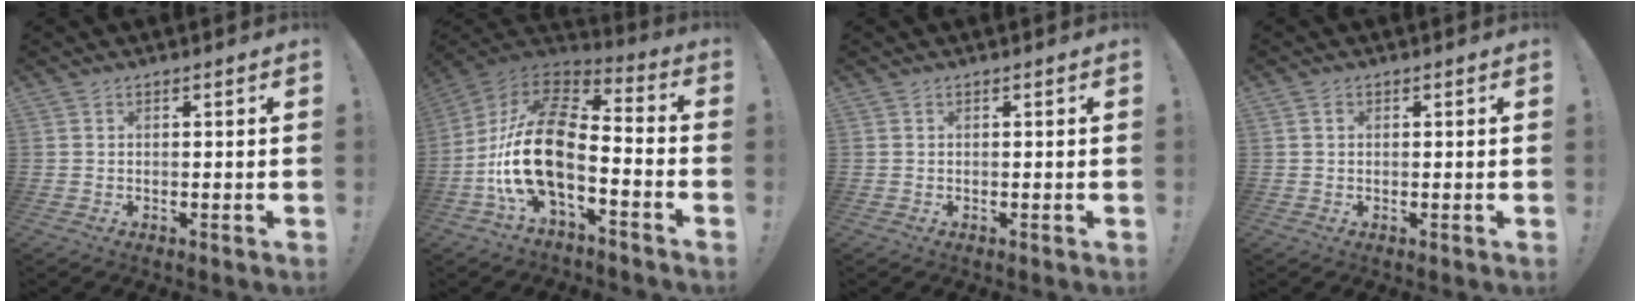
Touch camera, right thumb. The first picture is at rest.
{"total": 18.1, "force": [-4.7, 8.7, 15.1], "torque": [-0.310, 0.015, -0.079]}
{"total": 0.0}
{"total": 0.8, "force": [0.1, 0.7, 0.4], "torque": [-0.014, 0.006, 0.004]}